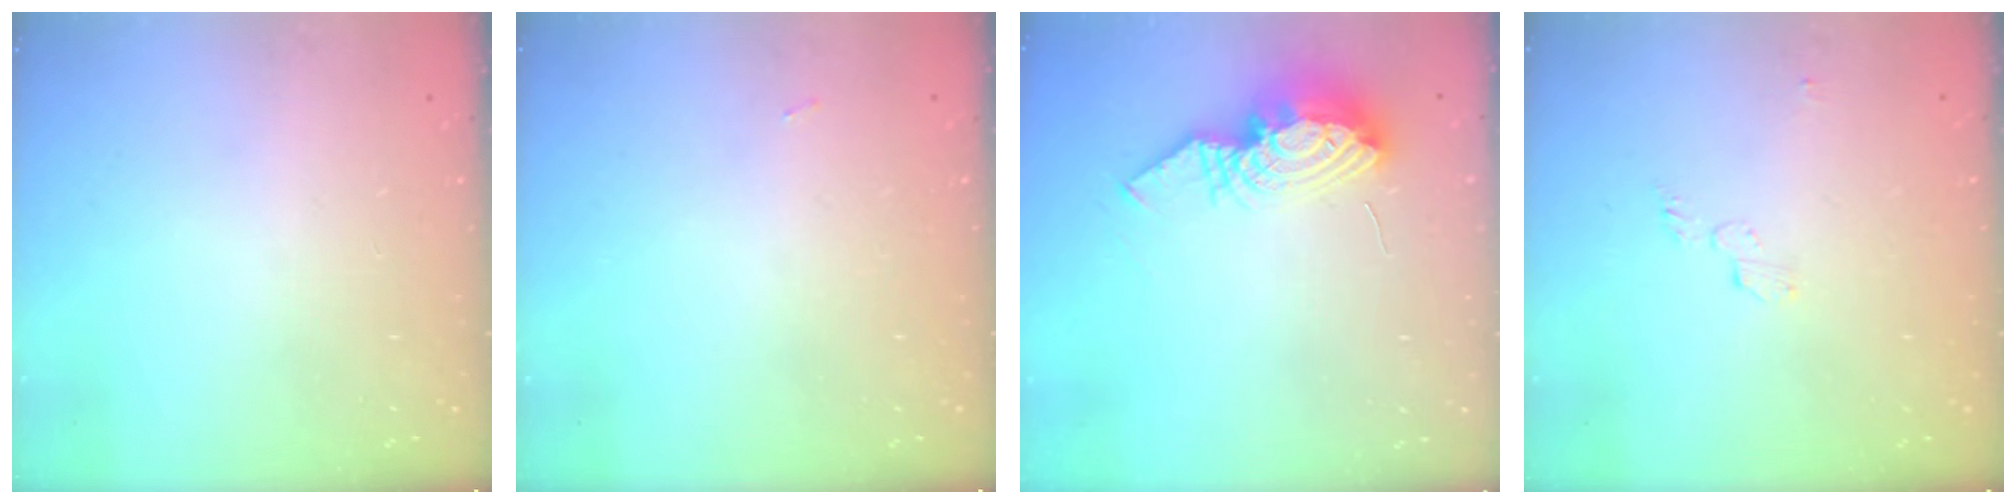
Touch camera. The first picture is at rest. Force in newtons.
{"total": 11.6, "press": 2.7, "slide": 11.3}
{"total": 9.7, "press": 9.6, "slide": 0.9}
{"total": 3.9, "press": 3.9, "slide": 0.4}